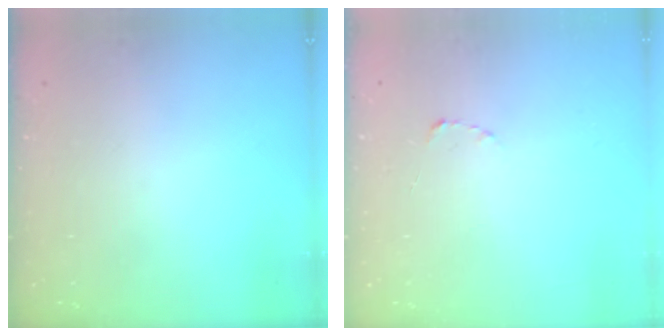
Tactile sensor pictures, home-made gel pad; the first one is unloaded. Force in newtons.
{"total": 1.8, "press": 1.7, "slide": 0.3}